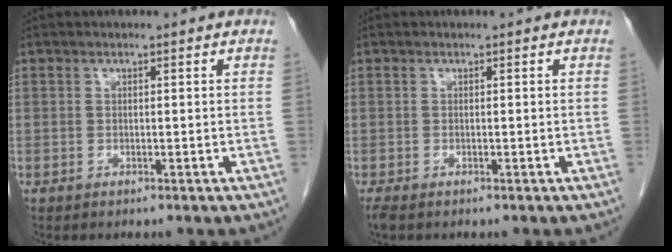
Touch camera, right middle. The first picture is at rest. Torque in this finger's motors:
{"motor_torque": [0.36, -0.17, 0.04, 0.01]}